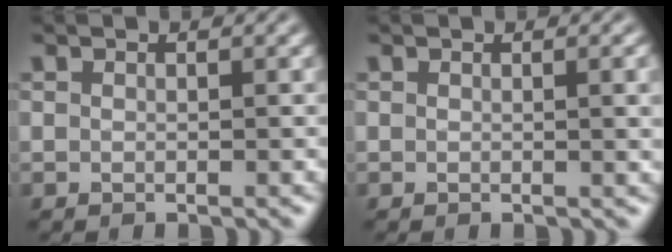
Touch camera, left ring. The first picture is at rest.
{"total": 2.1, "force": [0.2, 0.6, 2.0], "torque": [-0.018, 0.002, -0.001]}